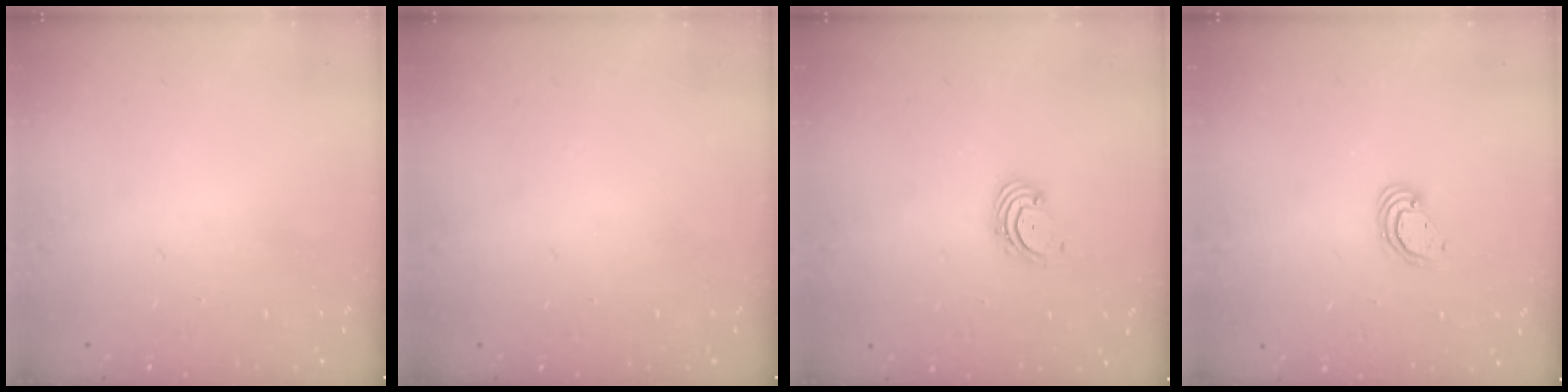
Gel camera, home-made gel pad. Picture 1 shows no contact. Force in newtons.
{"total": 0.0}
{"total": 1.8, "press": 1.7, "slide": 0.7}
{"total": 3.7, "press": 3.7, "slide": 0.3}